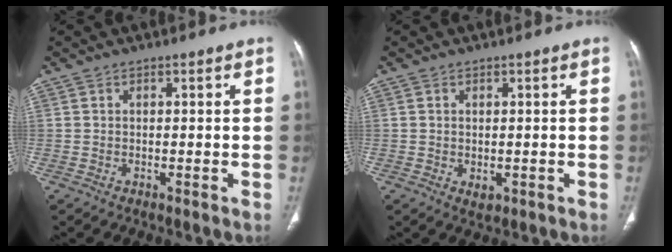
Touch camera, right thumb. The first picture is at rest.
{"total": 1.7, "force": [-0.3, 1.2, 1.2], "torque": [-0.016, -0.004, 0.001]}